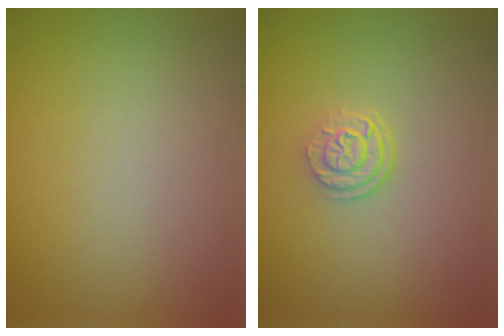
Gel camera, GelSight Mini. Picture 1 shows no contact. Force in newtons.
{"total": 2.5, "press": 1.8, "slide": 1.8}